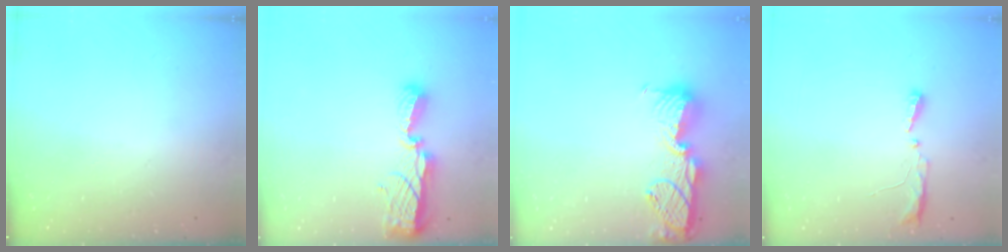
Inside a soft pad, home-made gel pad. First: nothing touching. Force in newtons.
{"total": 8.3, "press": 8.3, "slide": 0.8}
{"total": 16.3, "press": 15.3, "slide": 5.7}
{"total": 8.2, "press": 5.2, "slide": 6.2}